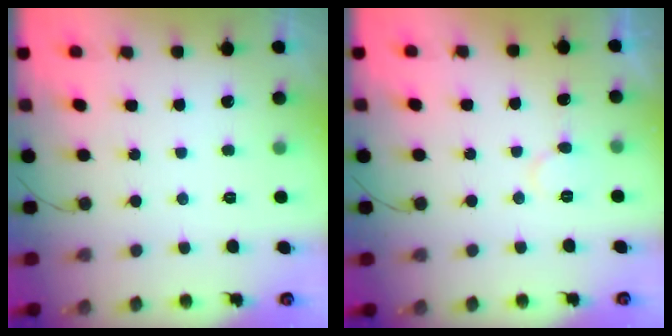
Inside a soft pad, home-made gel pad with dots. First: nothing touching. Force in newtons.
{"total": 6.1, "press": 6.1, "slide": 0.5}